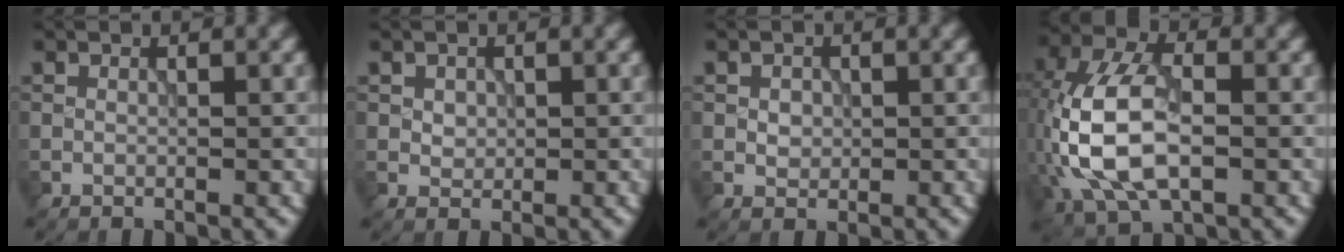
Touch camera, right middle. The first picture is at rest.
{"total": 1.1, "force": [0.3, 1.0, 0.5], "torque": [-0.007, -0.003, 0.009]}
{"total": 1.3, "force": [0.2, 1.1, 0.7], "torque": [-0.012, -0.001, 0.003]}
{"total": 10.0, "force": [-1.5, 5.8, 8.1], "torque": [-0.176, 0.010, -0.037]}